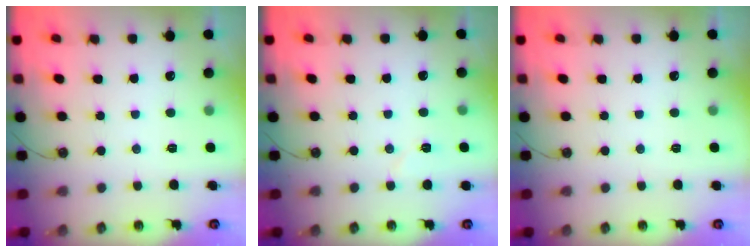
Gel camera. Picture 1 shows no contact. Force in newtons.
{"total": 4.4, "press": 4.1, "slide": 1.6}
{"total": 1.5, "press": 0.8, "slide": 1.3}